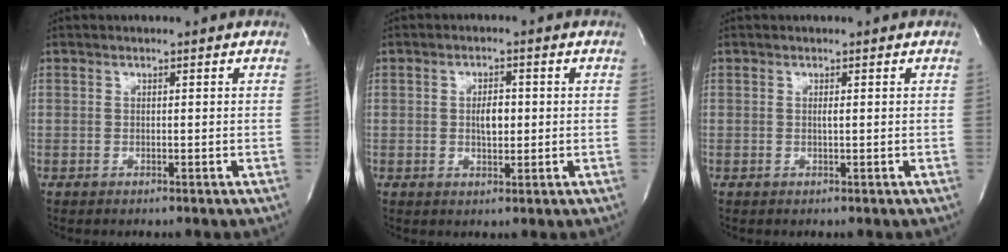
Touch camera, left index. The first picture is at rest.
{"total": 3.2, "force": [-0.1, 1.5, 2.9], "torque": [-0.048, -0.002, 0.000]}
{"total": 0.5, "force": [-0.1, -0.1, 0.5], "torque": [-0.013, -0.004, 0.000]}